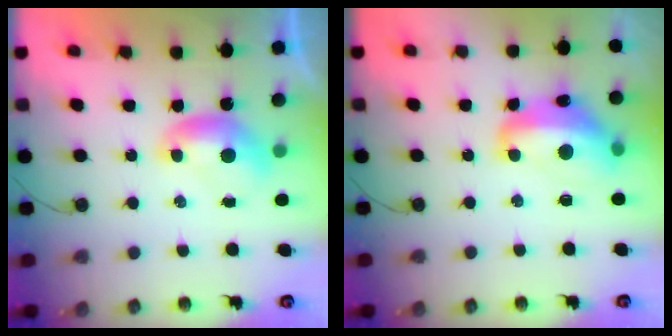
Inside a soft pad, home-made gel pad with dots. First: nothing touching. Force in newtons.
{"total": 8.5, "press": 8.4, "slide": 1.3}